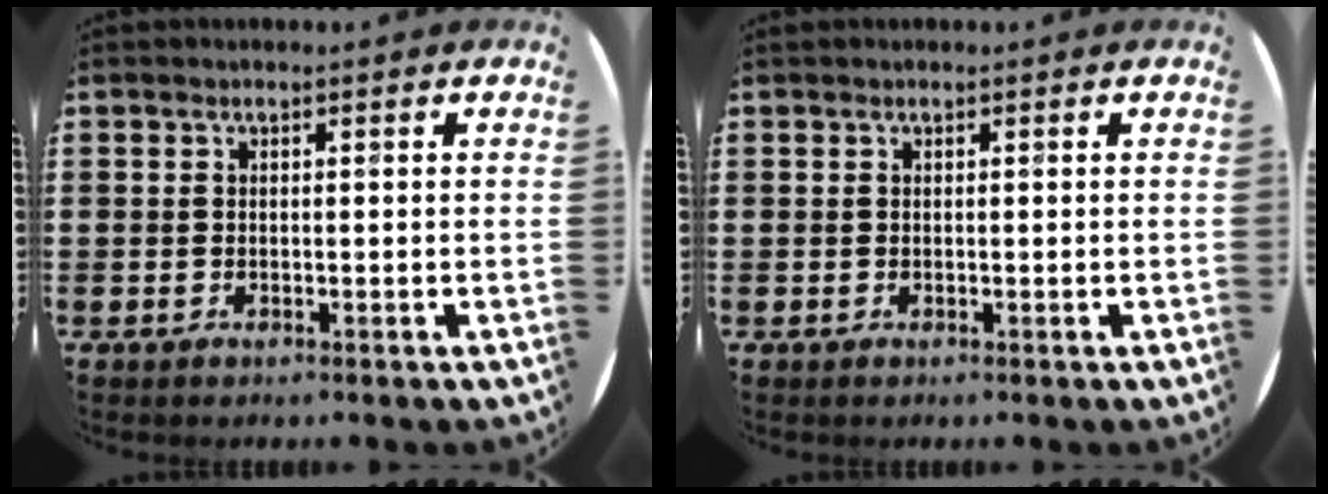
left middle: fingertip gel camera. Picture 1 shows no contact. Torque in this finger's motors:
{"motor_torque": [0.56, -0.62, 0.00, 0.04]}